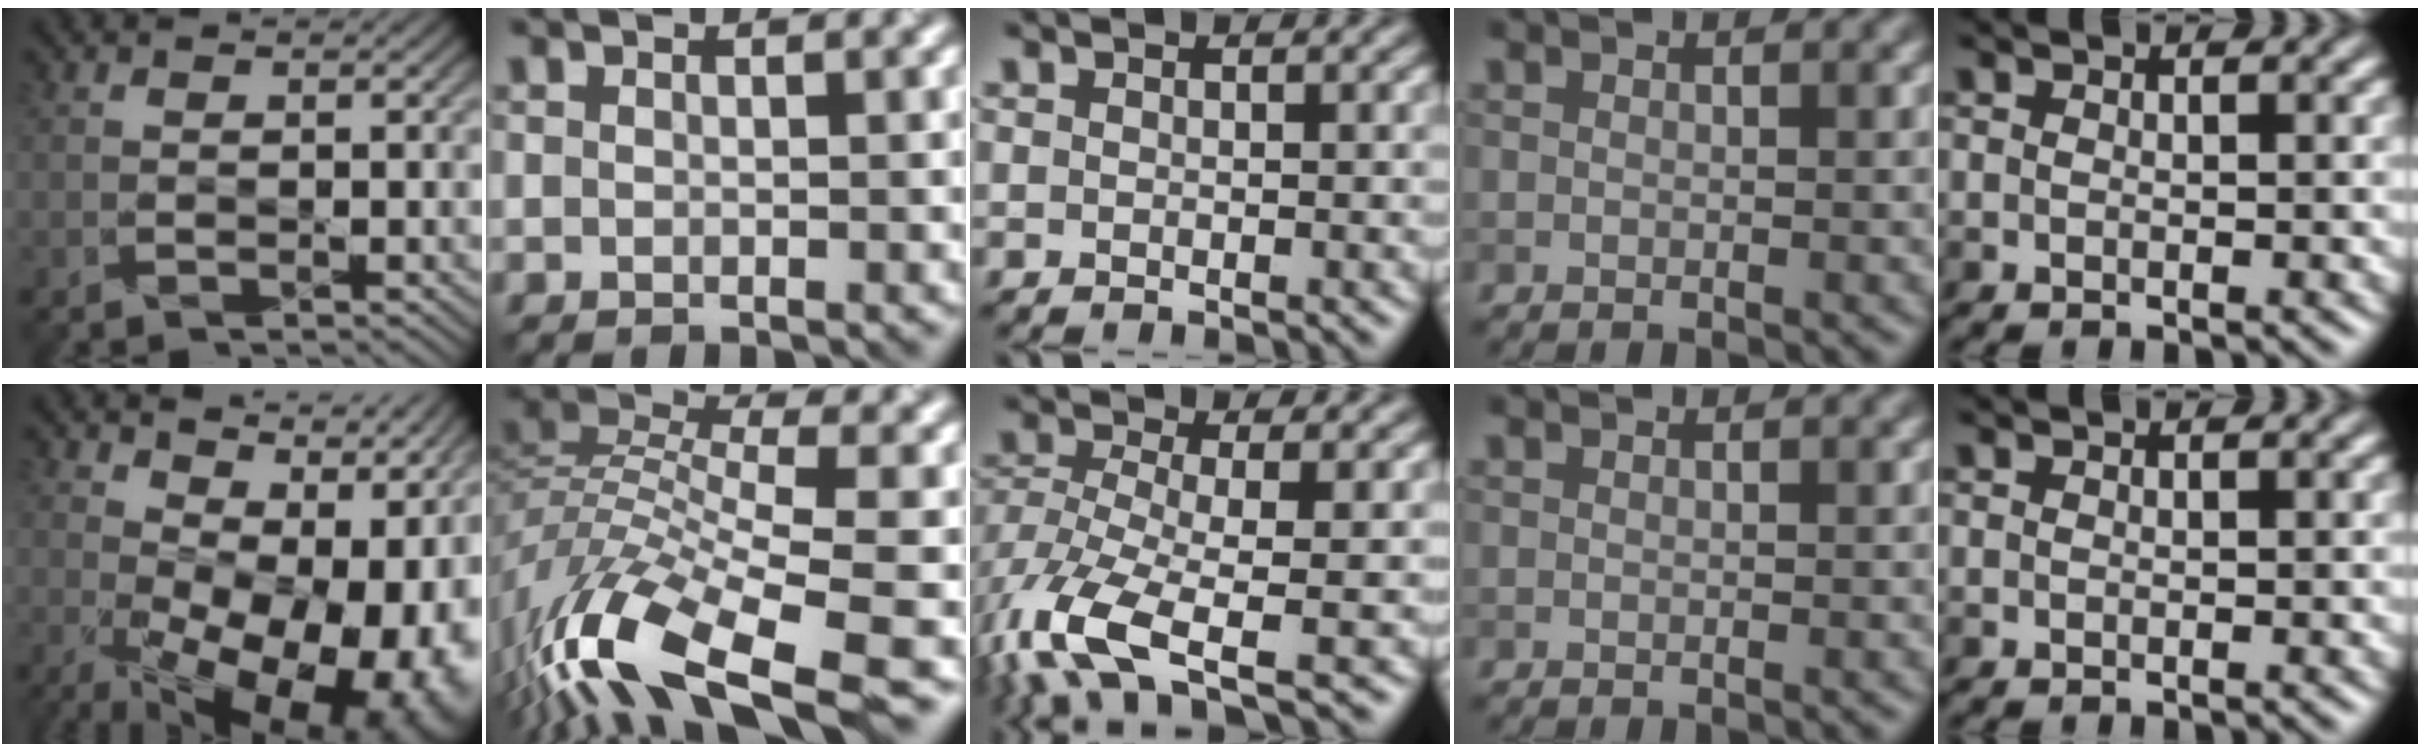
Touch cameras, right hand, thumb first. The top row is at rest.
{"thumb": {"total": 17.3, "force": [-0.4, 10.1, 14.1], "torque": [-0.149, -0.020, 0.041]}, "index": {"total": 12.2, "force": [-6.9, 4.3, 9.2], "torque": [-0.189, 0.004, -0.131]}, "middle": {"total": 8.3, "force": [-4.2, 3.2, 6.5], "torque": [-0.149, -0.007, -0.085]}}